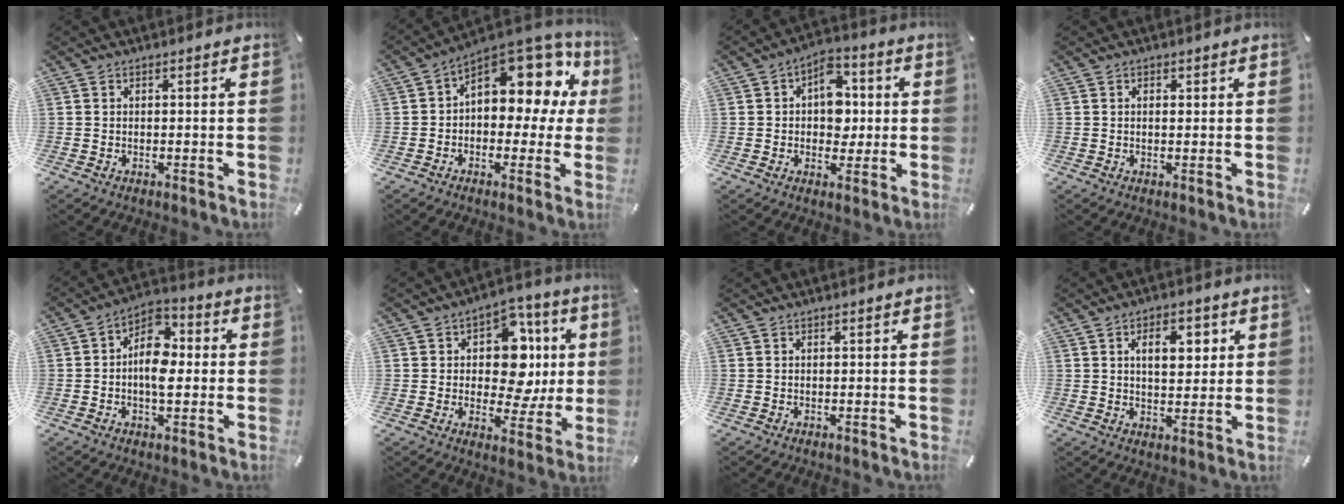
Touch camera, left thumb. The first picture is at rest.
{"total": 14.4, "force": [6.8, 8.6, 9.4], "torque": [-0.124, -0.057, 0.116]}
{"total": 9.4, "force": [0.8, 7.3, 5.8], "torque": [-0.063, 0.001, 0.010]}
{"total": 0.7, "force": [0.2, 0.5, 0.4], "torque": [-0.001, -0.001, 0.002]}
{"total": 9.6, "force": [-0.8, 6.3, 7.2], "torque": [-0.110, 0.006, -0.012]}
{"total": 14.4, "force": [2.8, 10.0, 9.9], "torque": [-0.130, -0.019, 0.053]}
{"total": 0.0}
{"total": 7.6, "force": [2.6, 4.5, 5.6], "torque": [-0.075, -0.006, 0.035]}